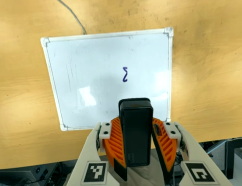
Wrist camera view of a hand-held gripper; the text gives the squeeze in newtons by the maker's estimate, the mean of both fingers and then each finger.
{"total": 8.5, "left": 9.1, "right": 7.9}